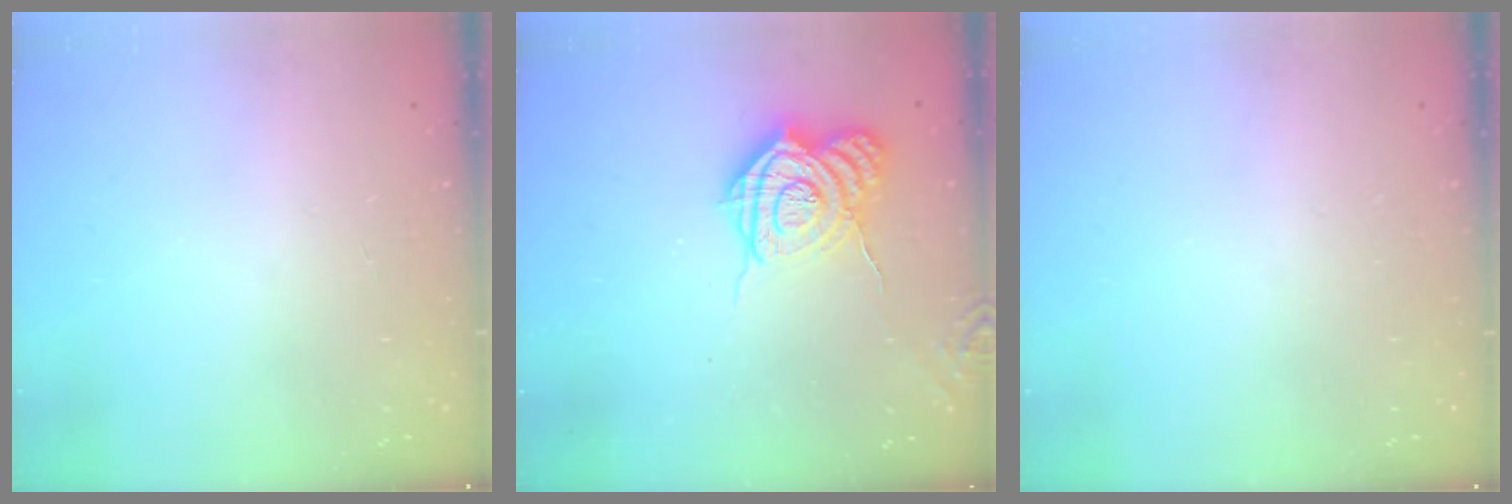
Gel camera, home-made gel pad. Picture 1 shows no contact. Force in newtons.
{"total": 11.4, "press": 11.3, "slide": 1.0}
{"total": 0.0}